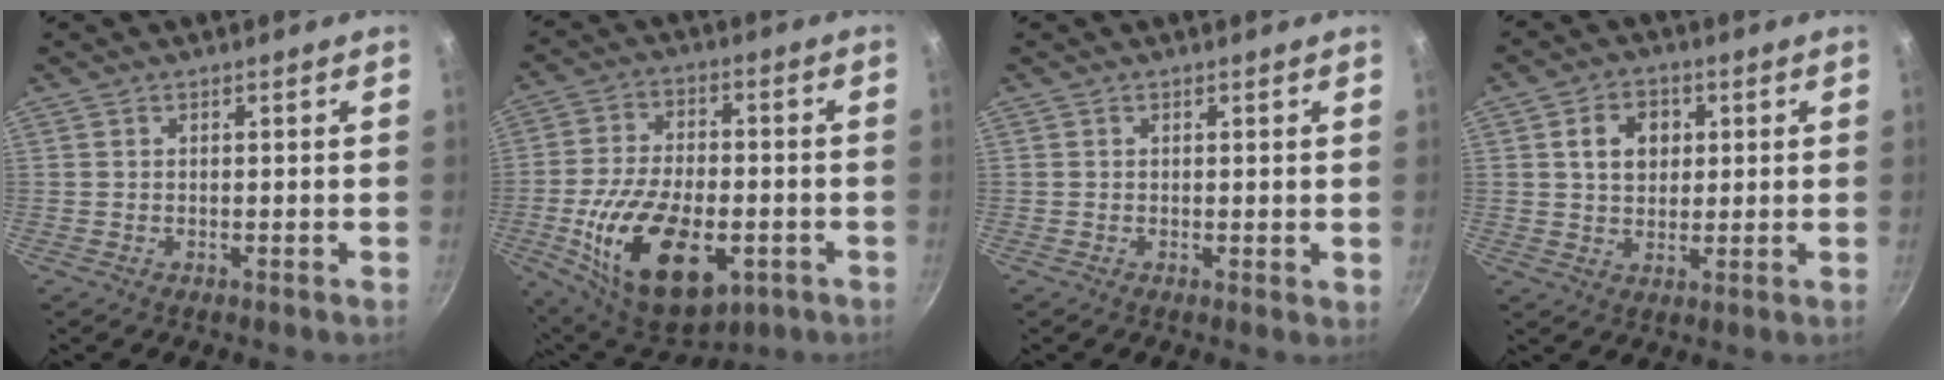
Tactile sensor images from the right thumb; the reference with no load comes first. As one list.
[{"total": 21.9, "force": [-6.4, 12.0, 17.1], "torque": [-0.290, 0.012, -0.096]}, {"total": 0.7, "force": [0.3, 0.4, 0.5], "torque": [-0.005, -0.002, 0.003]}, {"total": 7.0, "force": [1.7, 5.4, 4.1], "torque": [-0.044, 0.005, 0.025]}]